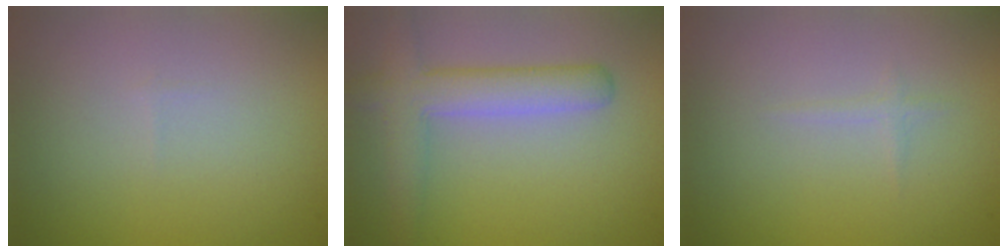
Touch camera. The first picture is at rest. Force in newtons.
{"total": 4.3, "press": 4.3, "slide": 0.3}
{"total": 0.6, "press": 0.6, "slide": 0.0}